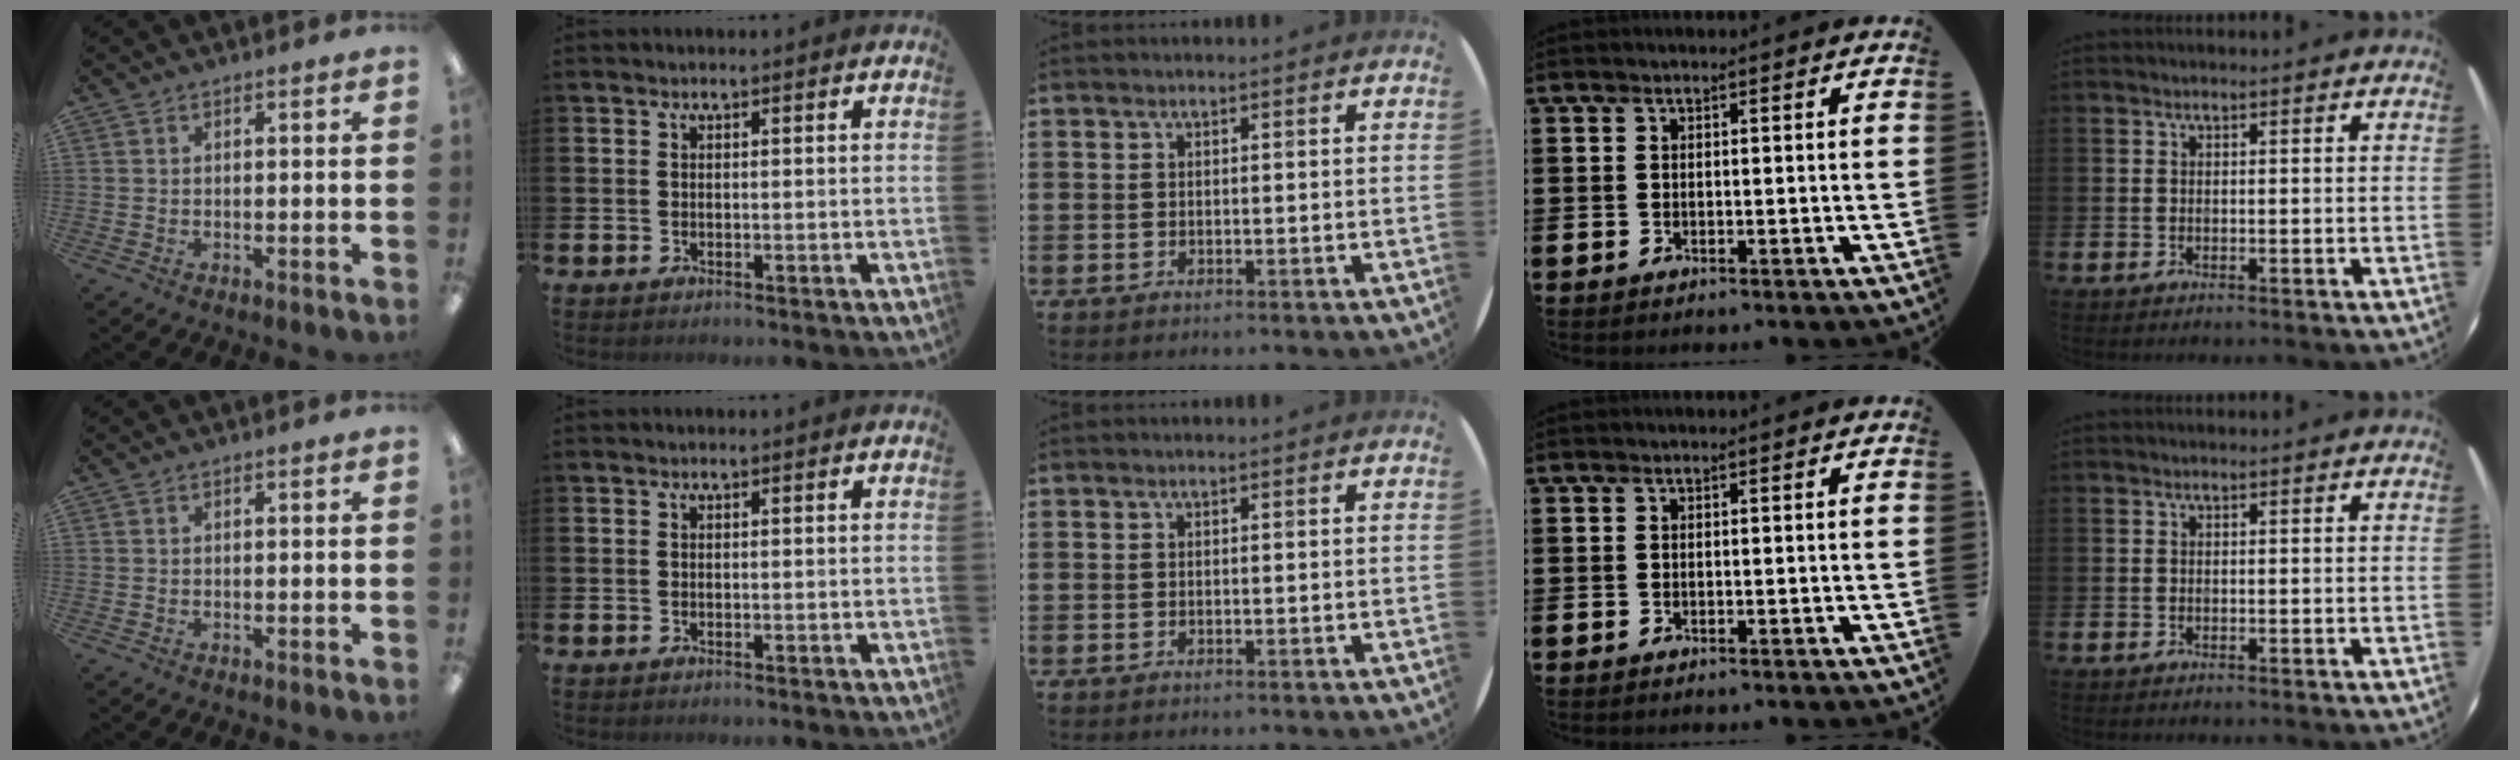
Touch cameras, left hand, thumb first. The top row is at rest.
{}